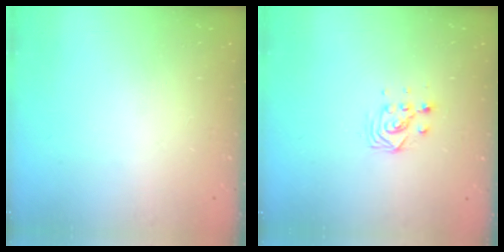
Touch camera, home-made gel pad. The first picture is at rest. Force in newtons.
{"total": 3.7, "press": 3.7, "slide": 0.3}